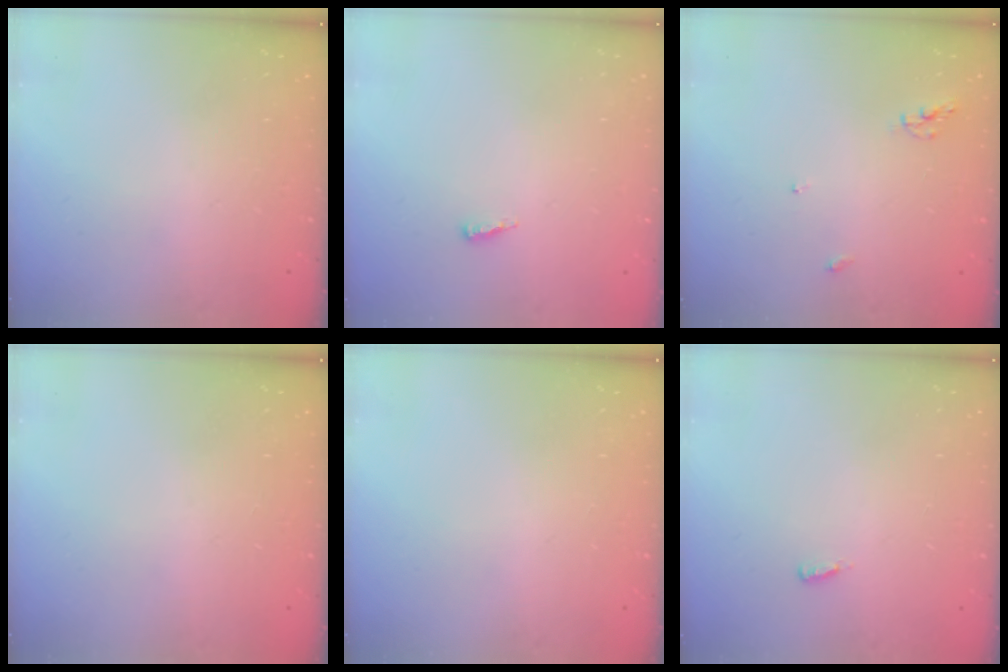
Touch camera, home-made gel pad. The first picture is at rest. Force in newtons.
{"total": 7.7, "press": 4.9, "slide": 5.9}
{"total": 5.4, "press": 5.4, "slide": 0.0}
{"total": 0.0}
{"total": 0.0}
{"total": 4.4, "press": 2.2, "slide": 3.9}